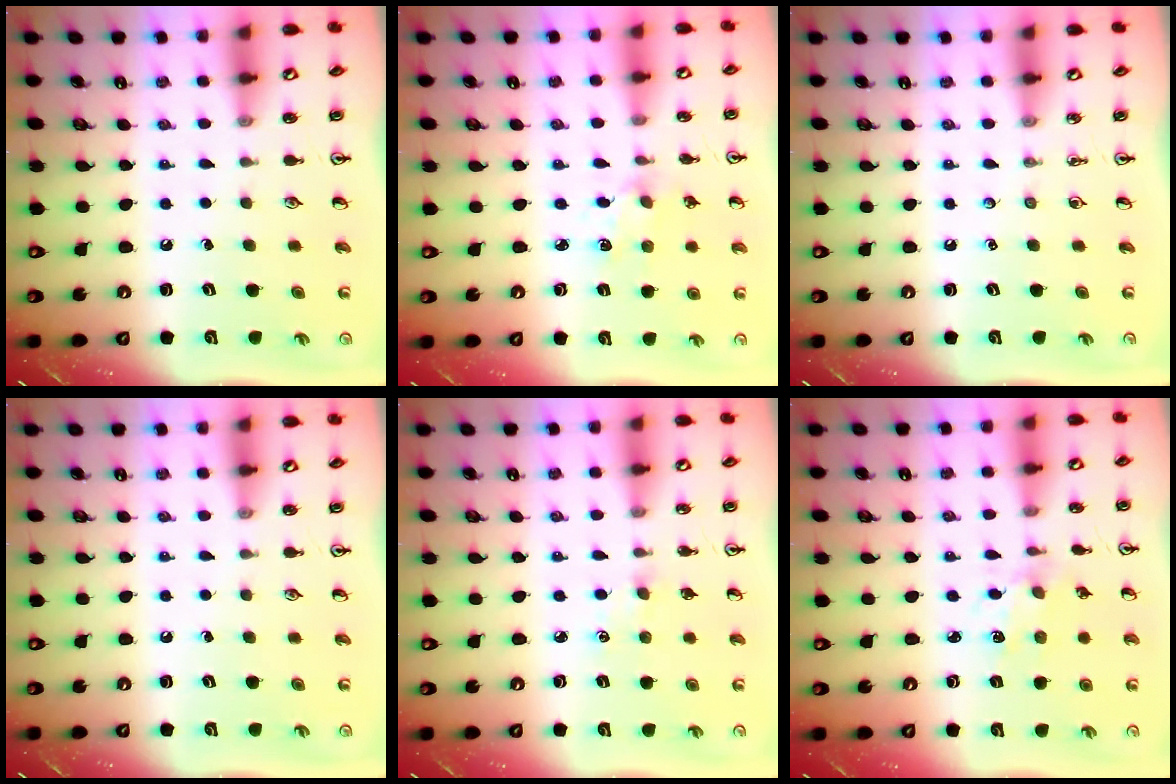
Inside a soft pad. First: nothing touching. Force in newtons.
{"total": 2.2, "press": 2.2, "slide": 0.2}
{"total": 0.0}
{"total": 0.0}
{"total": 2.5, "press": 2.5, "slide": 0.2}
{"total": 2.0, "press": 2.0, "slide": 0.2}